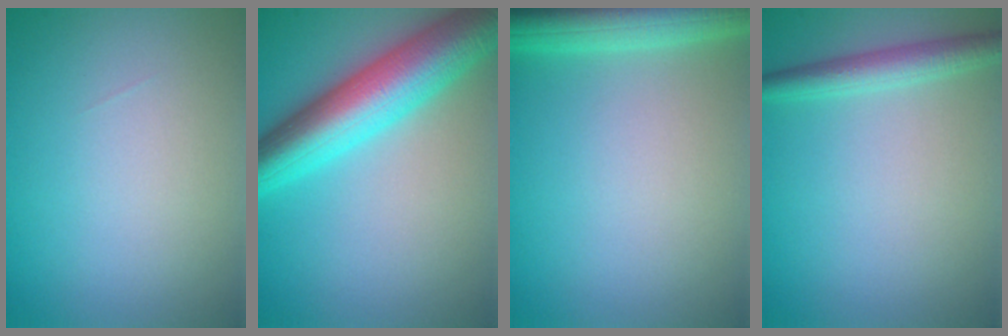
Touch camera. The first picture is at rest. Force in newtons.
{"total": 9.2, "press": 9.2, "slide": 0.2}
{"total": 7.3, "press": 7.3, "slide": 0.4}
{"total": 2.5, "press": 2.5, "slide": 0.1}